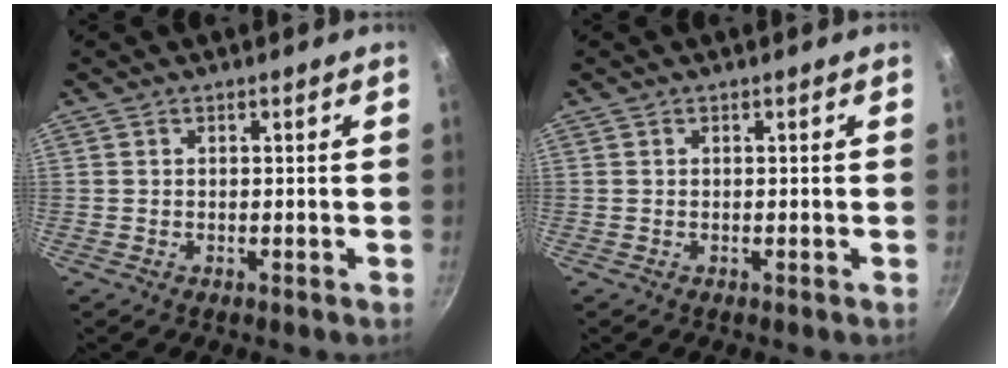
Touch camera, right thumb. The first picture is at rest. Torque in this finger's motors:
{"motor_torque": [0.00, 0.00, 0.01, 0.01, 0.00]}